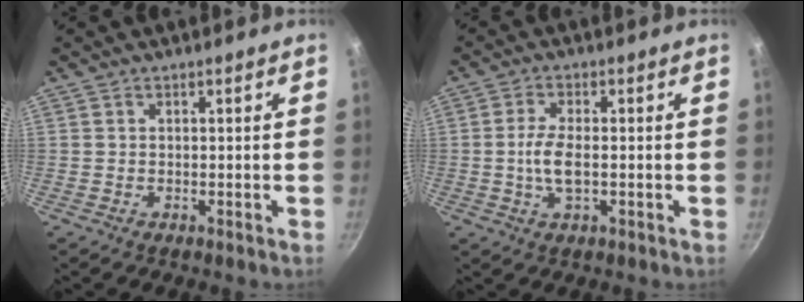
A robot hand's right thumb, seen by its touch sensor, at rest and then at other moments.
{"total": 5.4, "force": [-0.6, 2.1, 5.0], "torque": [-0.107, 0.003, -0.015]}